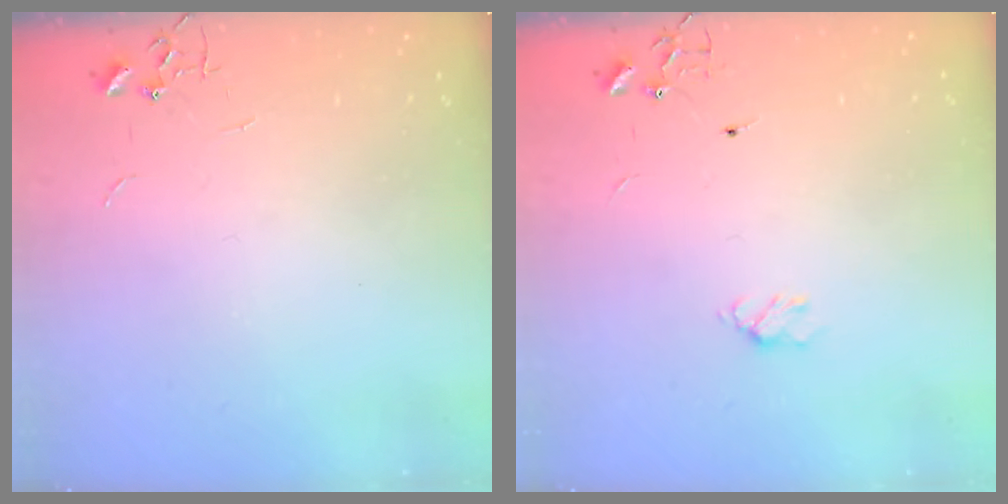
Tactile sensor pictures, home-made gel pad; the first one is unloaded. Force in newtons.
{"total": 4.7, "press": 4.7, "slide": 0.6}